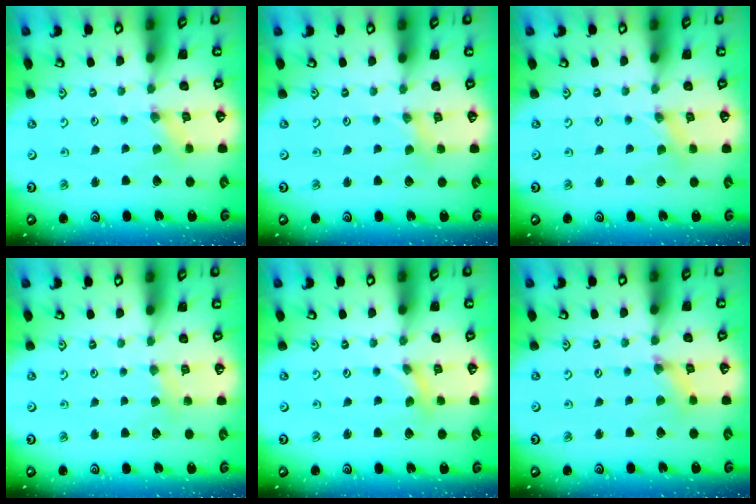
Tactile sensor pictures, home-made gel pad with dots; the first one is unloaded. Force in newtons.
{"total": 0.7, "press": 0.7, "slide": 0.1}
{"total": 0.0}
{"total": 3.2, "press": 3.2, "slide": 0.5}
{"total": 0.8, "press": 0.8, "slide": 0.1}
{"total": 2.0, "press": 2.0, "slide": 0.3}